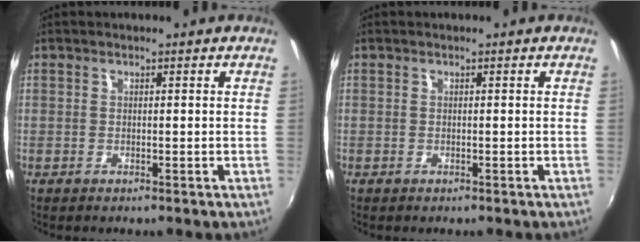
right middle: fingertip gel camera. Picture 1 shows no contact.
{"total": 0.0}